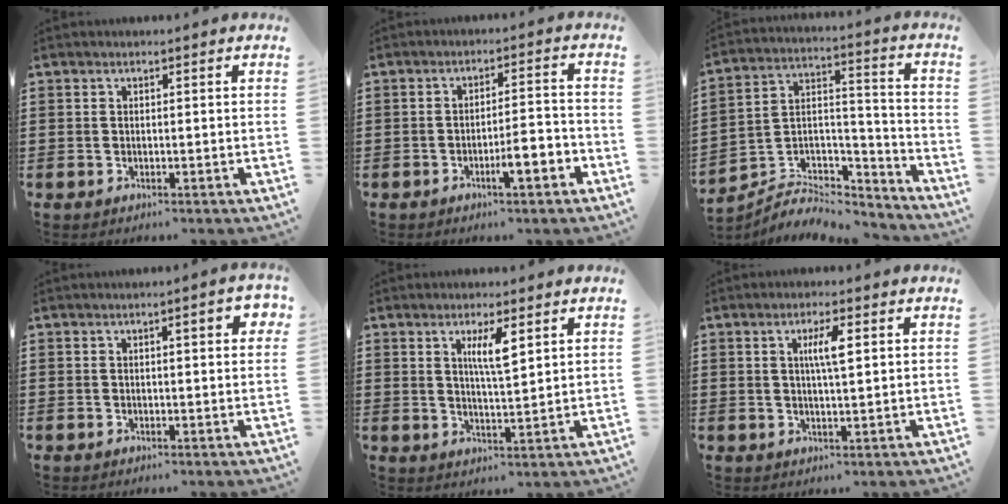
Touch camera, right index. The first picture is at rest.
{"total": 4.9, "force": [-2.6, 0.8, 4.1], "torque": [-0.067, 0.003, -0.046]}
{"total": 6.3, "force": [-5.4, 2.7, 1.6], "torque": [-0.032, 0.009, -0.105]}
{"total": 2.8, "force": [0.8, 0.5, 2.6], "torque": [-0.035, -0.001, 0.007]}
{"total": 4.6, "force": [2.0, 0.9, 4.0], "torque": [-0.077, 0.002, 0.030]}
{"total": 4.2, "force": [1.0, 0.8, 3.9], "torque": [-0.081, 0.008, 0.013]}